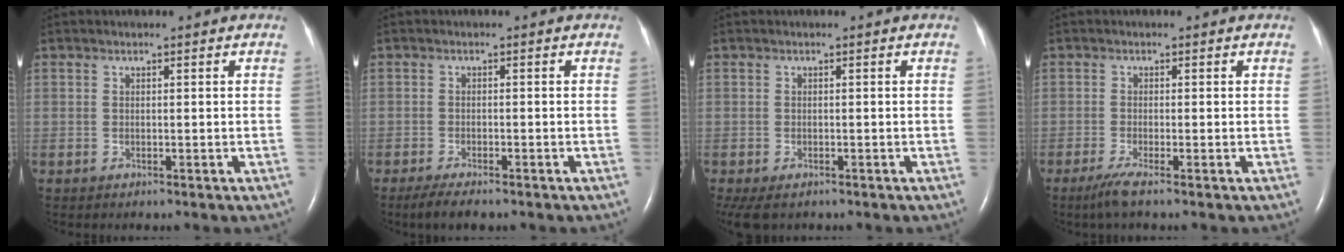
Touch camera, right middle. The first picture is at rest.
{"total": 3.9, "force": [-3.0, 0.8, 2.4], "torque": [-0.046, -0.010, -0.046]}
{"total": 4.4, "force": [-3.0, 2.3, 2.3], "torque": [-0.048, -0.012, -0.049]}
{"total": 2.5, "force": [-1.7, -0.2, 1.9], "torque": [-0.048, -0.011, -0.039]}